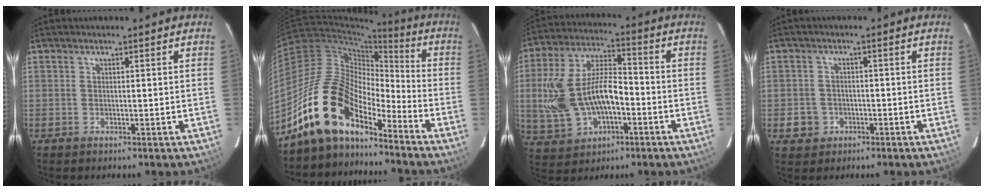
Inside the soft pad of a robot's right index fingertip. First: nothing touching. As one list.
[{"total": 15.7, "force": [-12.3, 6.1, 7.5], "torque": [-0.135, 0.011, -0.240]}, {"total": 16.9, "force": [-3.1, 9.5, 13.6], "torque": [-0.302, 0.012, -0.041]}, {"total": 4.0, "force": [-1.5, 3.7, 0.6], "torque": [-0.023, 0.011, -0.020]}]